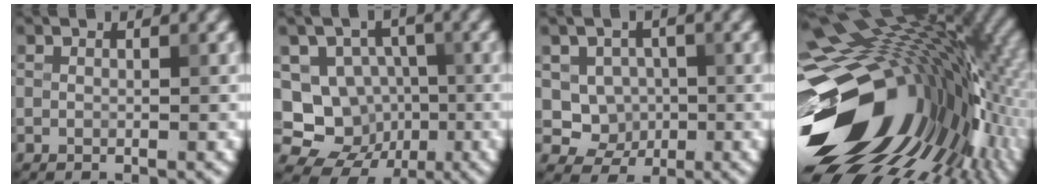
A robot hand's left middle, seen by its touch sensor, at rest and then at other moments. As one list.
[{"total": 10.2, "force": [-2.4, 9.3, 3.6], "torque": [-0.066, 0.006, -0.052]}, {"total": 3.5, "force": [0.1, 3.2, 1.3], "torque": [-0.020, -0.006, -0.003]}, {"total": 20.6, "force": [-2.2, 12.7, 16.0], "torque": [-0.284, -0.041, -0.019]}]